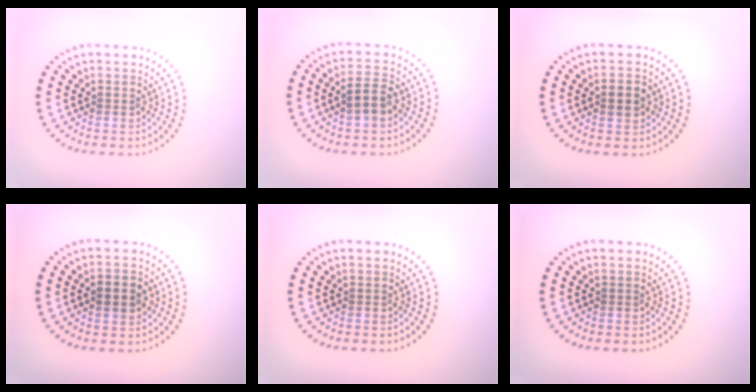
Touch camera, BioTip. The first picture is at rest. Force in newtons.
{"total": 2.9, "press": 2.8, "slide": 0.4}
{"total": 2.5, "press": 2.5, "slide": 0.1}
{"total": 2.5, "press": 2.5, "slide": 0.2}
{"total": 0.0}
{"total": 0.0}